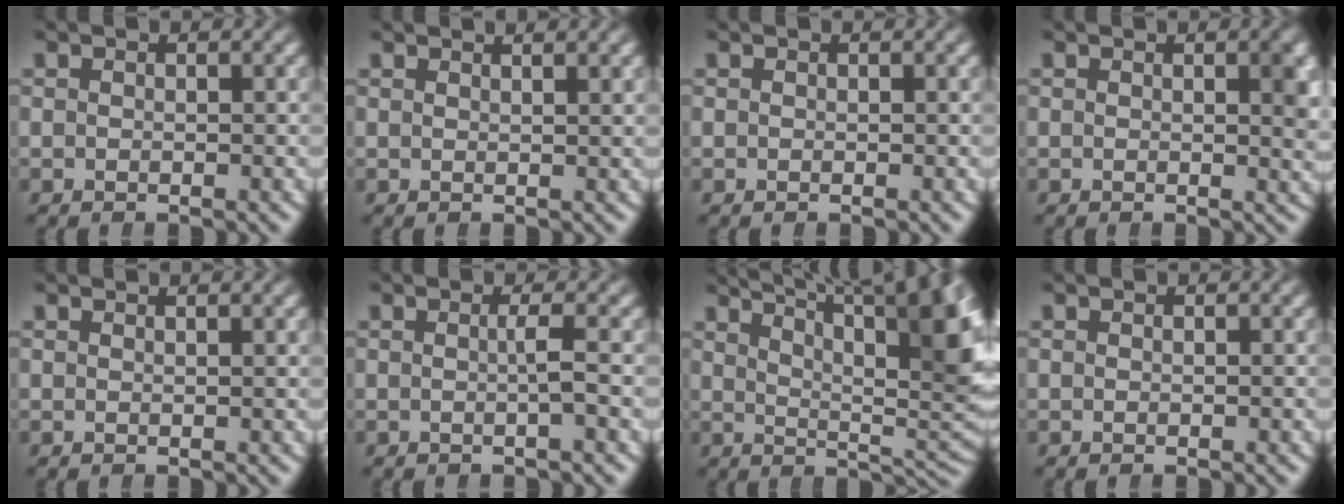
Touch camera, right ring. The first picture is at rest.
{"total": 1.4, "force": [1.3, -0.5, 0.2], "torque": [-0.003, -0.002, 0.021]}
{"total": 0.0}
{"total": 1.9, "force": [0.4, 0.4, 1.8], "torque": [-0.020, -0.007, 0.005]}
{"total": 0.7, "force": [0.6, -0.3, 0.0], "torque": [0.001, -0.001, 0.011]}
{"total": 1.2, "force": [-0.4, -0.6, 0.9], "torque": [-0.023, -0.001, -0.007]}
{"total": 13.5, "force": [6.2, 5.2, 10.9], "torque": [-0.118, 0.012, 0.088]}
{"total": 0.0}